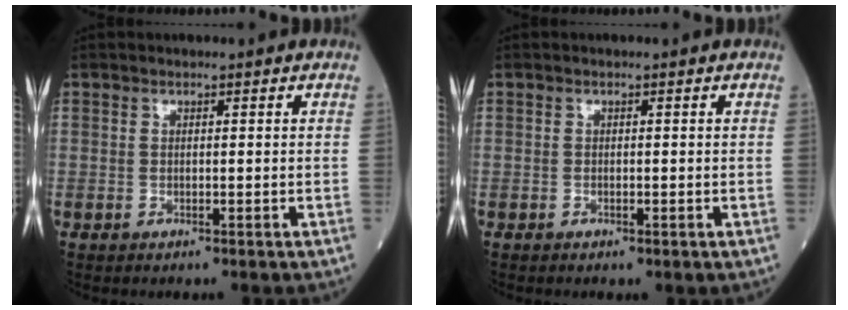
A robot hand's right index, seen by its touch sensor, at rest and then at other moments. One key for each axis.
{"total": 0.0}